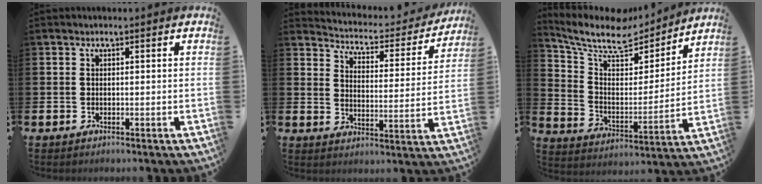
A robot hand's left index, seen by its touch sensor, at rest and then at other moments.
{"total": 4.4, "force": [4.2, 1.2, 0.7], "torque": [-0.035, -0.042, 0.063]}
{"total": 8.9, "force": [7.4, 3.5, 3.6], "torque": [-0.096, -0.055, 0.123]}